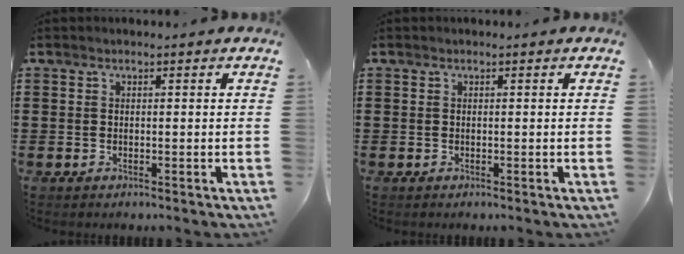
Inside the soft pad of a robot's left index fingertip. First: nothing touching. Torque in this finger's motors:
{"motor_torque": [0.00, 0.00, 0.00, 0.00]}